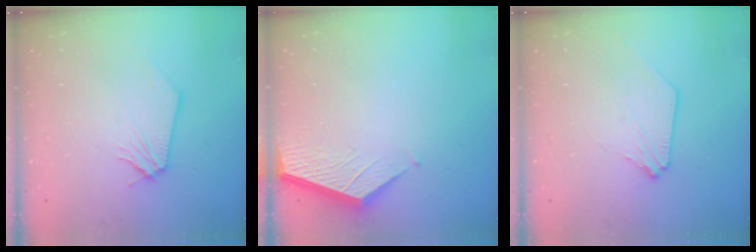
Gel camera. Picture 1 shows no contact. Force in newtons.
{"total": 3.6, "press": 3.6, "slide": 0.4}
{"total": 0.6, "press": 0.6, "slide": 0.1}